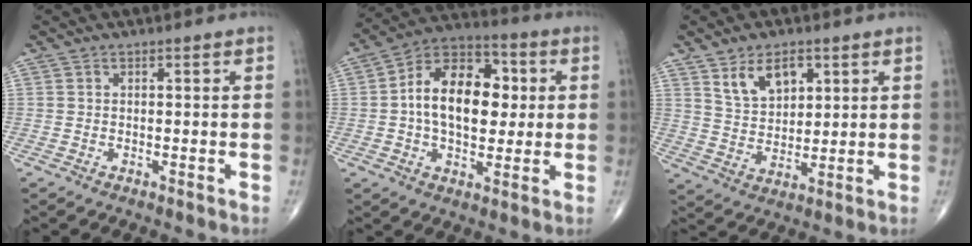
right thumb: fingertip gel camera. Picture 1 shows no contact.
{"total": 16.8, "force": [1.5, 10.5, 13.1], "torque": [-0.181, 0.022, 0.015]}
{"total": 8.5, "force": [4.3, 5.1, 5.3], "torque": [-0.071, -0.024, 0.084]}